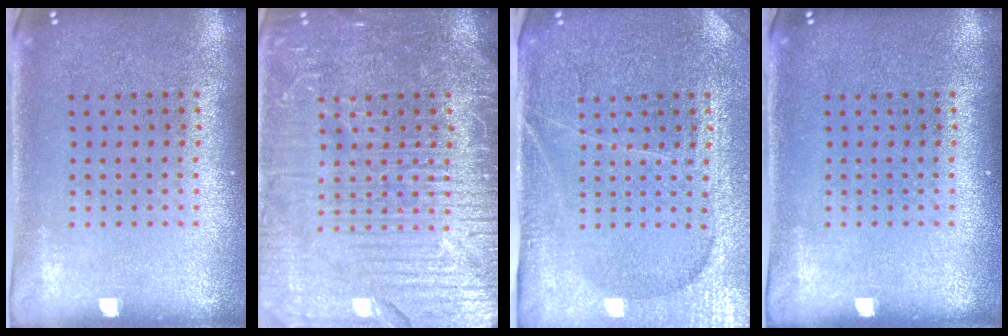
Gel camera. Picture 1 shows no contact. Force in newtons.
{"total": 7.2, "press": 7.2, "slide": 0.9}
{"total": 4.0, "press": 3.7, "slide": 1.6}
{"total": 0.0}